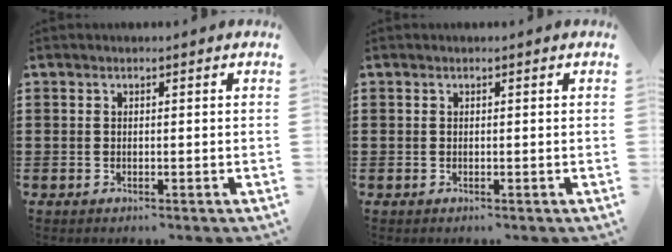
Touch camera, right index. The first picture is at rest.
{"total": 0.0}